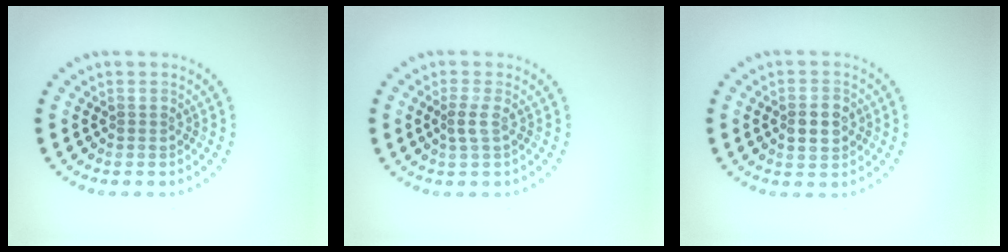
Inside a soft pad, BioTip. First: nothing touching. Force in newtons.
{"total": 1.1, "press": 0.9, "slide": 0.7}
{"total": 2.9, "press": 2.9, "slide": 0.1}